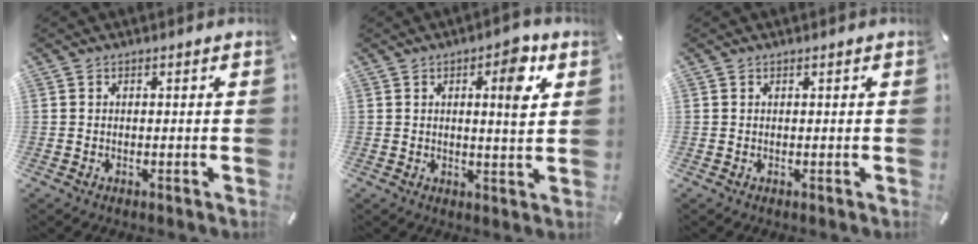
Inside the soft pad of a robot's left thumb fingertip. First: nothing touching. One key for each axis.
{"total": 7.2, "fx": 2.9, "fy": 2.0, "fz": 6.3, "tx": -0.072, "ty": -0.017, "tz": 0.034}
{"total": 0.0}